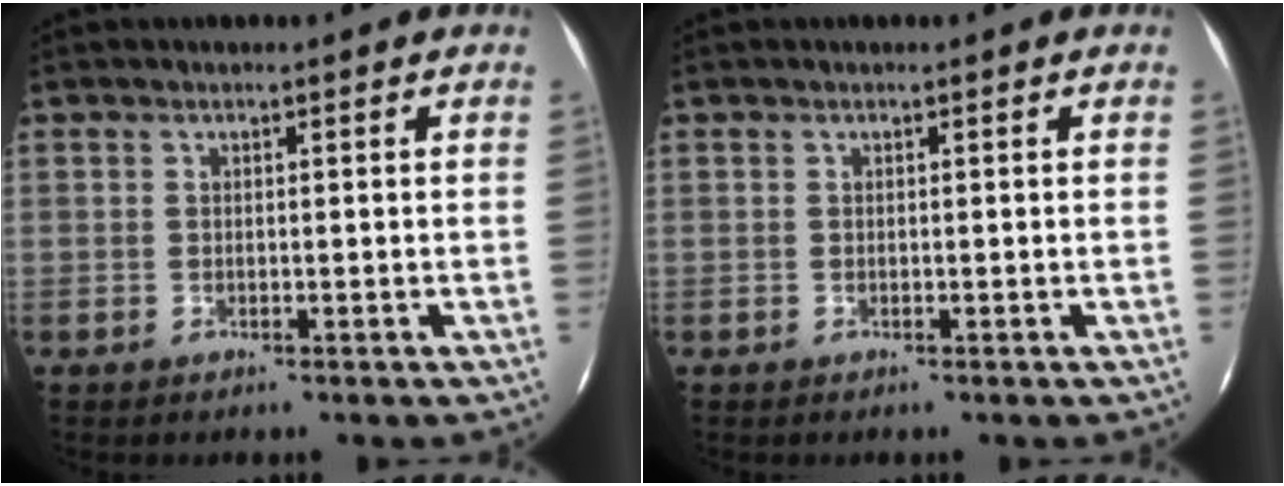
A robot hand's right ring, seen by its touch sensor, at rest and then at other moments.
{"total": 0.0}